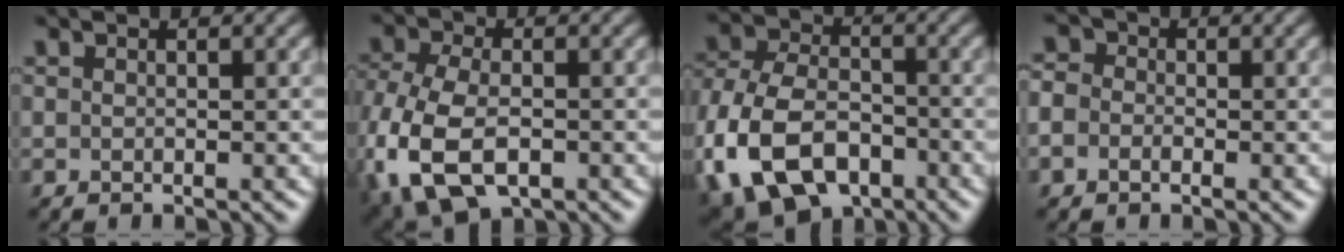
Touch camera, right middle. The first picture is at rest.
{"total": 10.1, "force": [-3.6, 6.1, 7.2], "torque": [-0.179, -0.030, -0.062]}
{"total": 13.1, "force": [-5.3, 8.6, 8.4], "torque": [-0.195, -0.013, -0.110]}
{"total": 2.4, "force": [-0.5, 1.9, 1.4], "torque": [-0.014, 0.005, -0.022]}